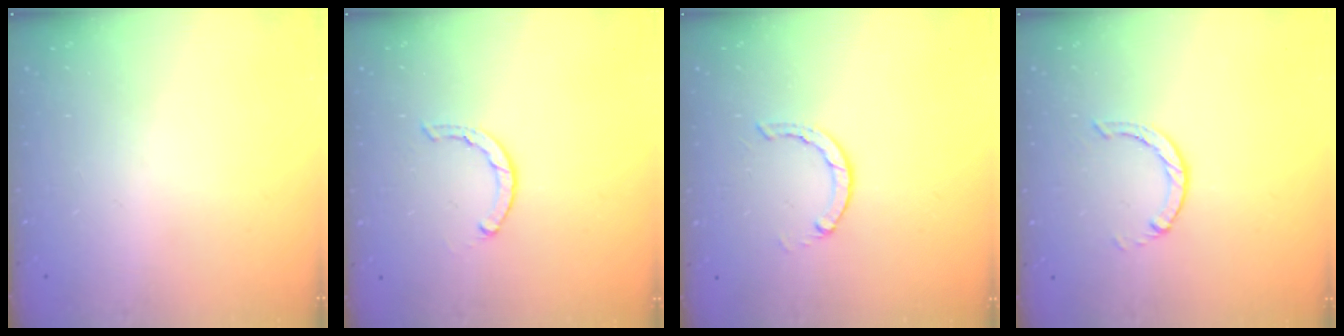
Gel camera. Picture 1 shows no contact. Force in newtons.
{"total": 1.7, "press": 1.6, "slide": 0.3}
{"total": 2.8, "press": 2.7, "slide": 0.4}
{"total": 1.0, "press": 0.9, "slide": 0.3}